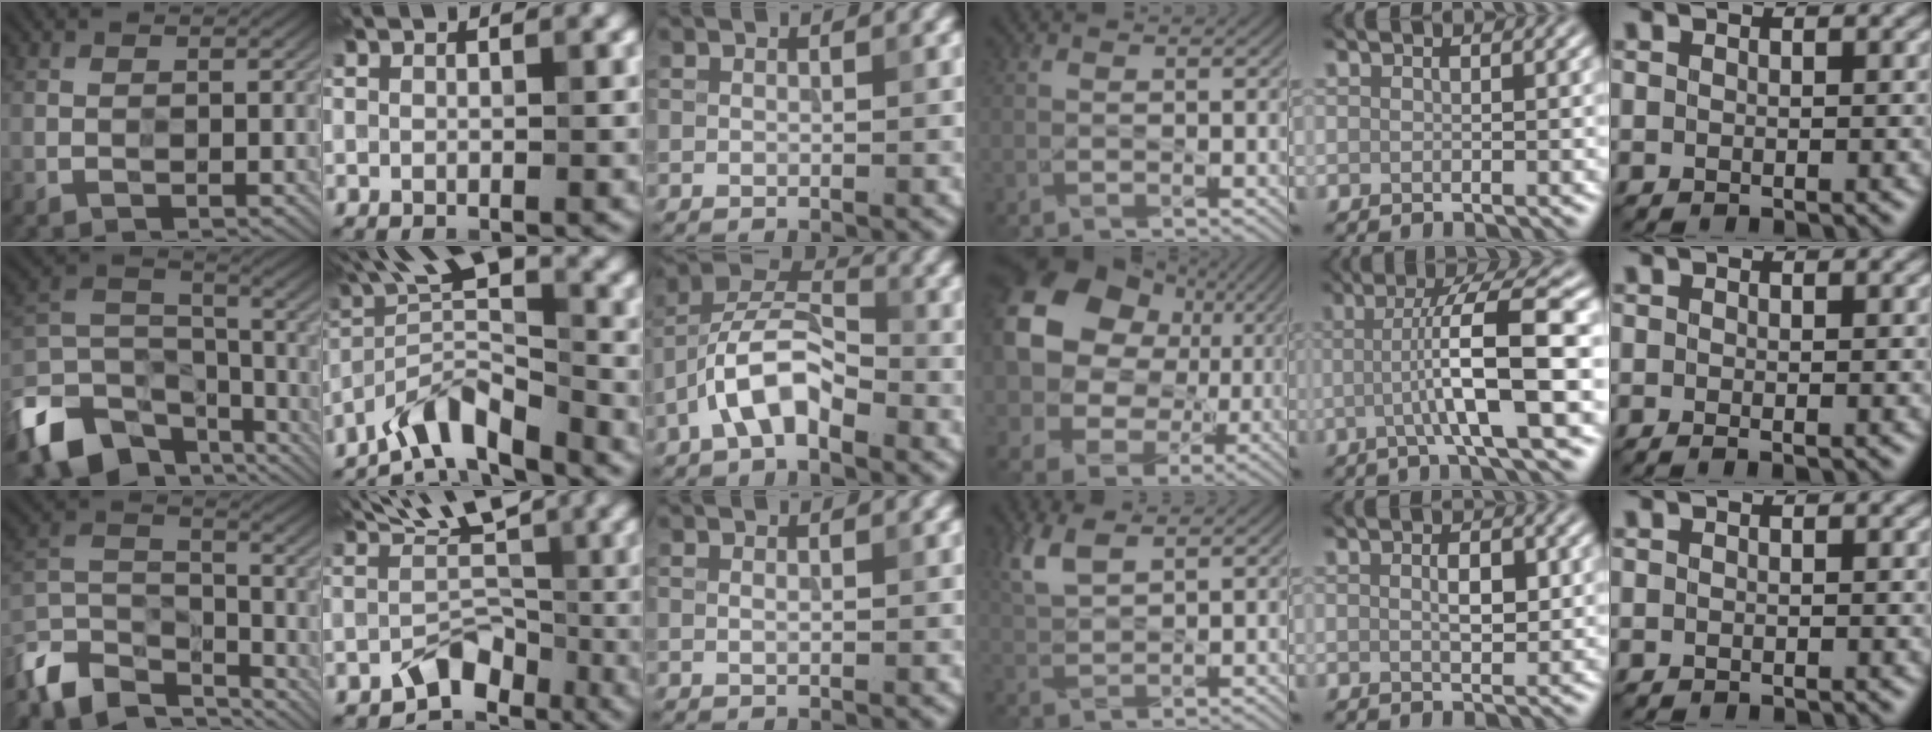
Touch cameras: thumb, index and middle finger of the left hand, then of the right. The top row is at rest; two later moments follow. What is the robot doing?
{"motion": "wipe", "object": "glasses"}